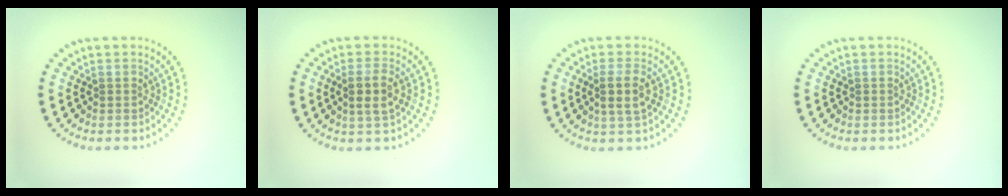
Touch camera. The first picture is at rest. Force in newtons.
{"total": 2.5, "press": 2.2, "slide": 1.1}
{"total": 2.3, "press": 2.1, "slide": 1.0}
{"total": 0.0}